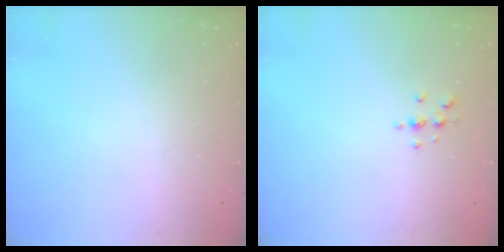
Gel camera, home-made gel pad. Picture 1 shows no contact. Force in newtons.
{"total": 2.9, "press": 2.9, "slide": 0.4}